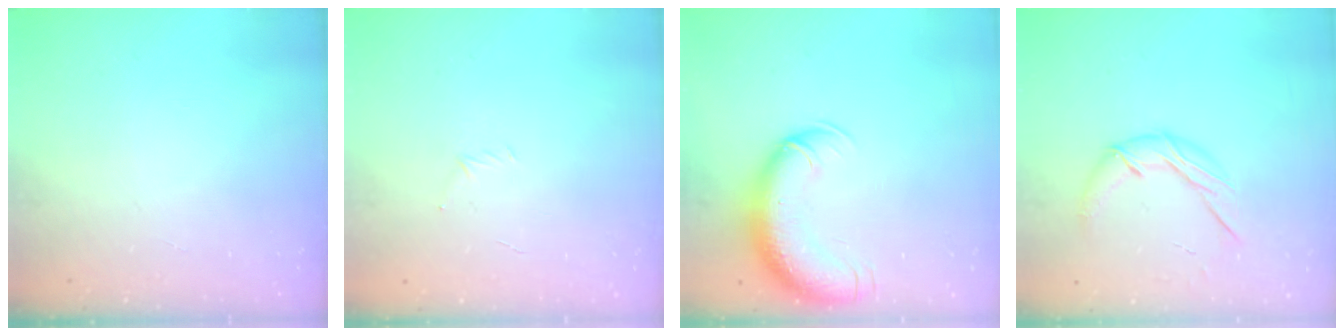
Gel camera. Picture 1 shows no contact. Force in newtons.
{"total": 2.9, "press": 2.8, "slide": 0.8}
{"total": 13.1, "press": 12.7, "slide": 3.2}
{"total": 9.1, "press": 9.1, "slide": 0.6}